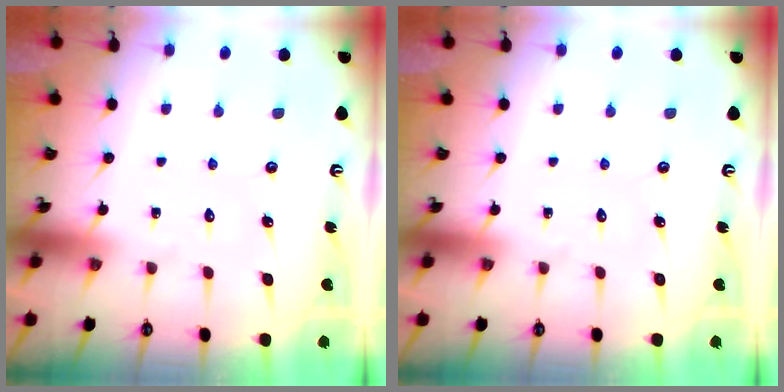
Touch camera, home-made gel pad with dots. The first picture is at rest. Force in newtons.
{"total": 0.0}